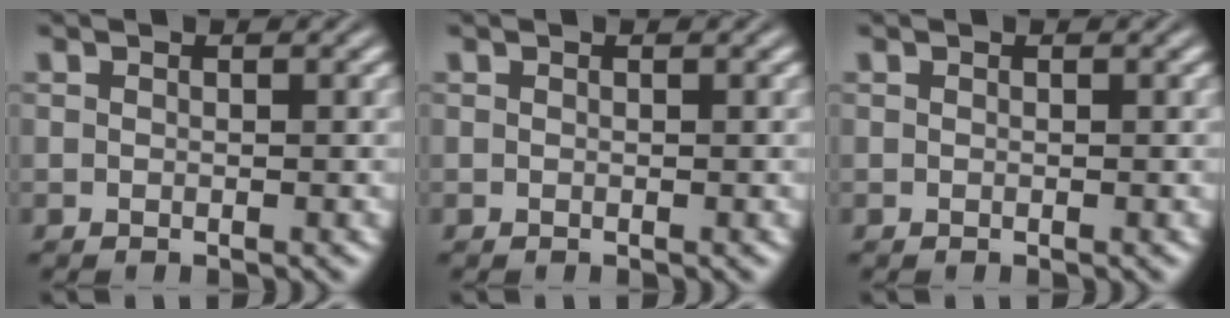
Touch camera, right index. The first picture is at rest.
{"total": 0.0}
{"total": 0.0}